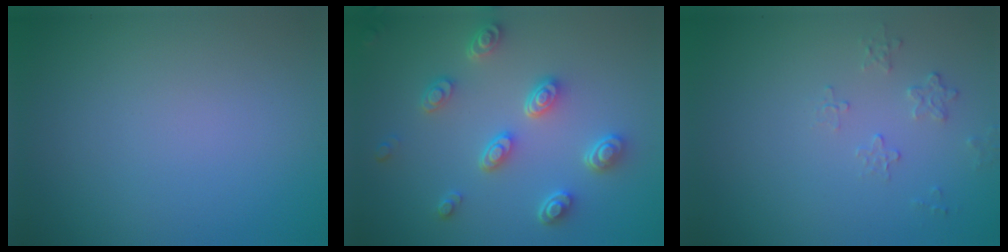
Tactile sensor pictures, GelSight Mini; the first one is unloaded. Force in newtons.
{"total": 4.5, "press": 3.6, "slide": 2.6}
{"total": 1.2, "press": 0.8, "slide": 0.9}